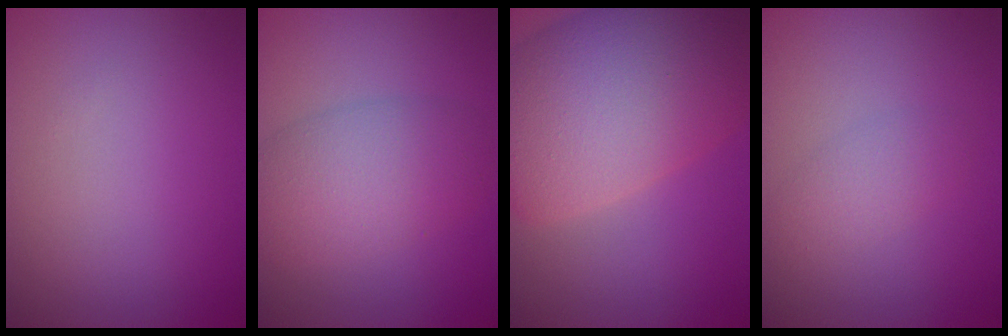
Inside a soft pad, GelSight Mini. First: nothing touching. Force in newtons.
{"total": 5.3, "press": 5.3, "slide": 0.3}
{"total": 12.3, "press": 12.3, "slide": 0.6}
{"total": 1.7, "press": 1.7, "slide": 0.1}